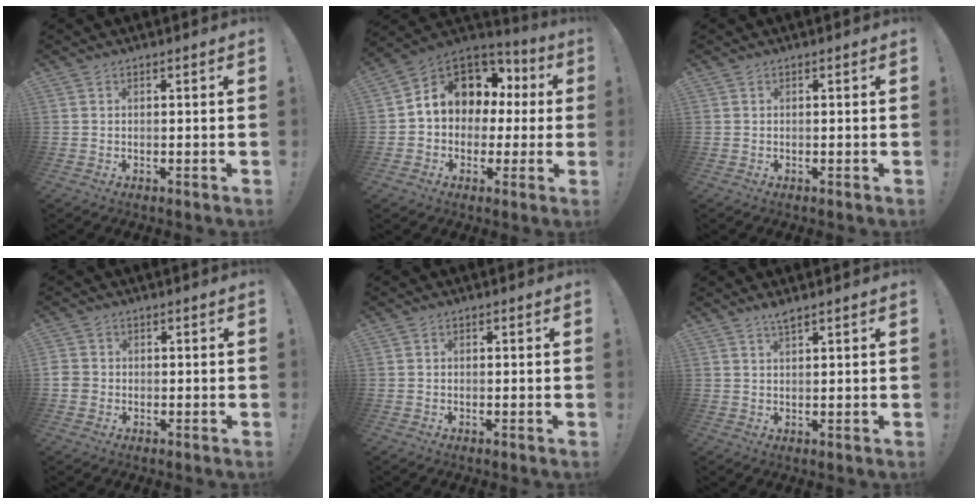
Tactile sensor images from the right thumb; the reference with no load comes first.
{"total": 11.6, "force": [3.3, 9.6, 5.6], "torque": [-0.079, -0.017, 0.070]}
{"total": 0.0}
{"total": 3.0, "force": [-0.9, 2.7, 1.0], "torque": [-0.018, 0.005, -0.018]}
{"total": 0.8, "force": [-0.6, 0.5, 0.3], "torque": [-0.005, 0.003, -0.010]}
{"total": 2.1, "force": [1.7, 0.1, 1.2], "torque": [-0.019, -0.006, 0.028]}